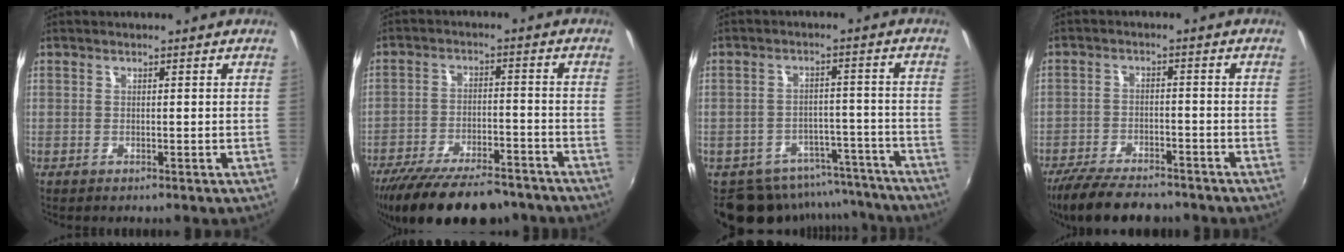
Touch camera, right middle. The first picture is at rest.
{"total": 19.4, "force": [-15.9, 6.0, 9.4], "torque": [-0.187, -0.028, -0.236]}
{"total": 14.6, "force": [-12.7, 6.4, 3.3], "torque": [-0.067, 0.028, -0.157]}
{"total": 12.6, "force": [-10.3, 4.3, 5.9], "torque": [-0.136, -0.023, -0.171]}